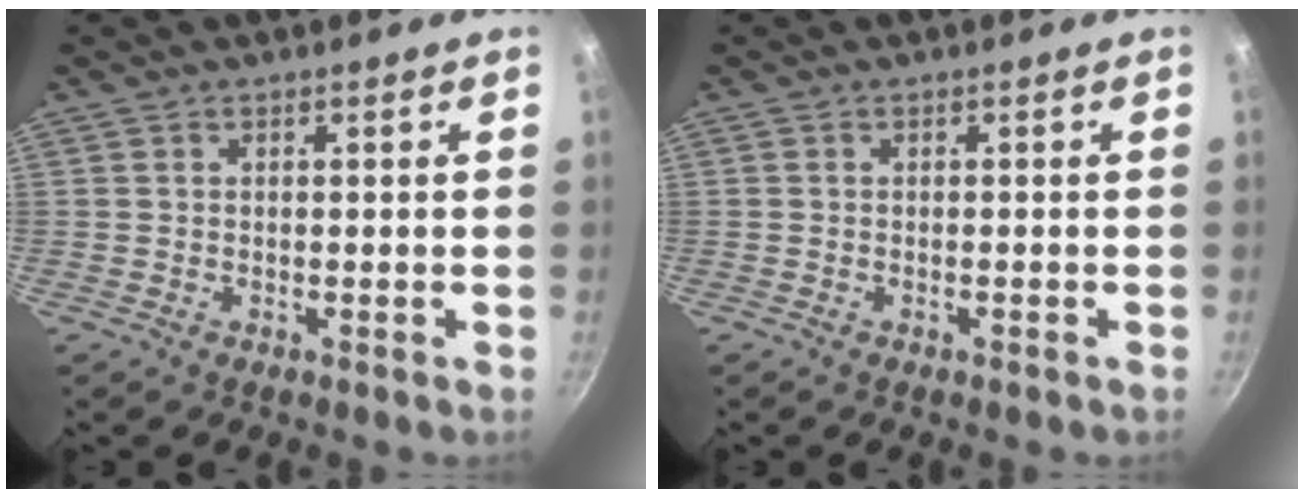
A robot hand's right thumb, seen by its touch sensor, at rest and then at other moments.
{"total": 0.6, "force": [-0.4, 0.1, 0.4], "torque": [-0.012, 0.005, -0.007]}